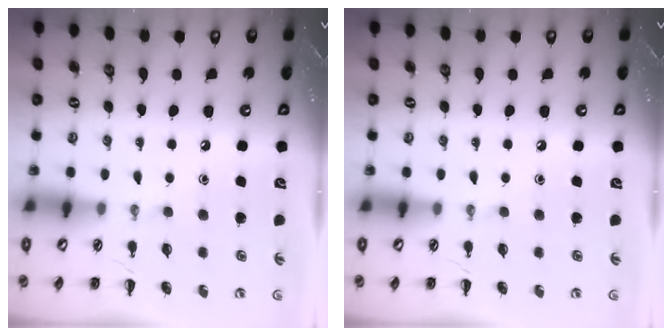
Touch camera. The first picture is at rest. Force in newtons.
{"total": 0.0}